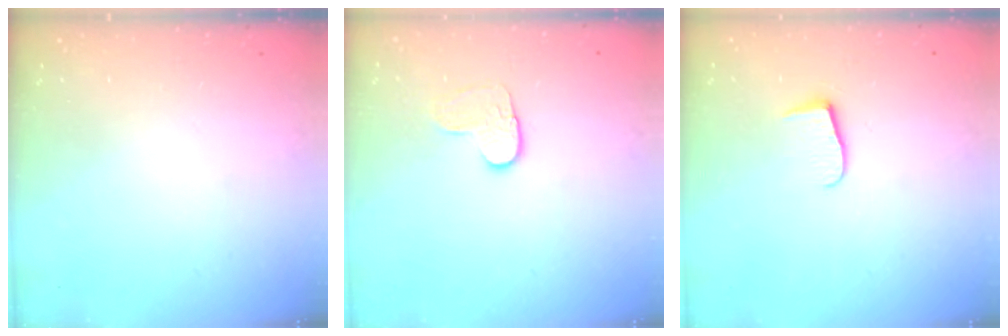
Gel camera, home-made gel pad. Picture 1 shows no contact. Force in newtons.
{"total": 4.9, "press": 4.8, "slide": 0.5}
{"total": 6.5, "press": 6.5, "slide": 0.6}